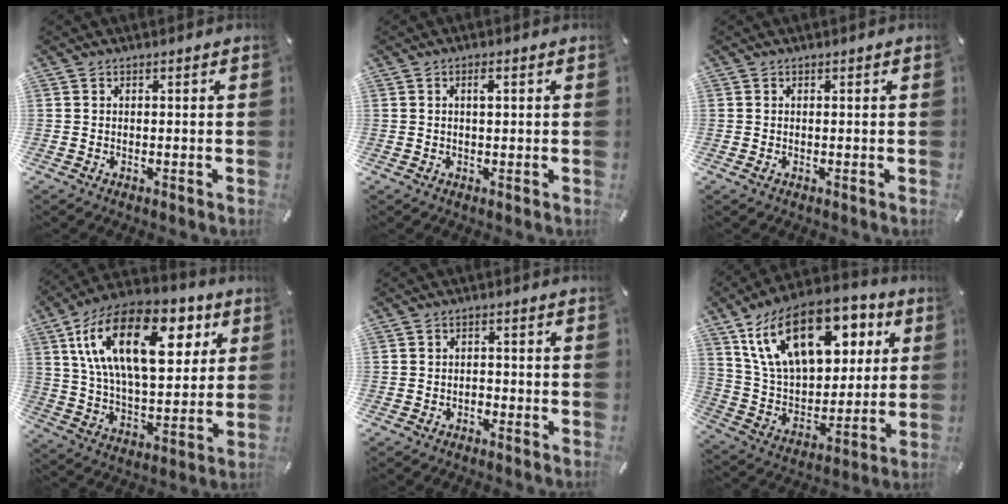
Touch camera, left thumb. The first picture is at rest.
{"total": 1.8, "force": [0.4, 0.6, 1.6], "torque": [-0.024, 0.001, 0.004]}
{"total": 0.0}
{"total": 24.7, "force": [10.3, 13.2, 18.1], "torque": [-0.346, -0.031, 0.164]}
{"total": 1.5, "force": [-0.9, 1.1, 0.5], "torque": [-0.012, 0.007, -0.021]}
{"total": 23.5, "force": [11.4, 13.9, 15.1], "torque": [-0.306, -0.048, 0.193]}